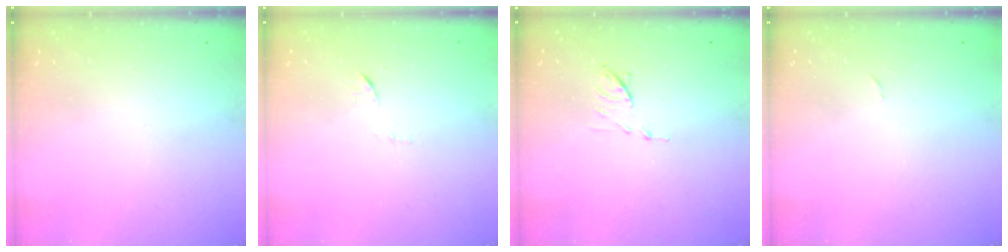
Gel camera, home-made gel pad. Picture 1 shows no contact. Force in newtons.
{"total": 5.8, "press": 5.7, "slide": 0.4}
{"total": 6.2, "press": 6.2, "slide": 0.9}
{"total": 2.4, "press": 2.4, "slide": 0.4}